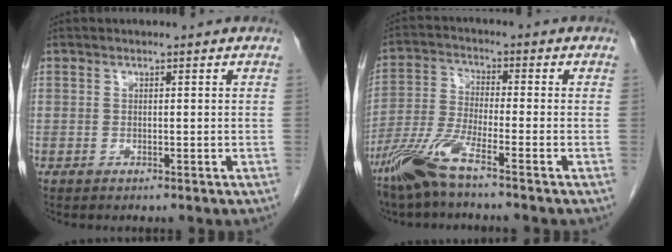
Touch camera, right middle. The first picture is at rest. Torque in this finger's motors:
{"motor_torque": [1.11, -1.03, 0.14, 0.09]}